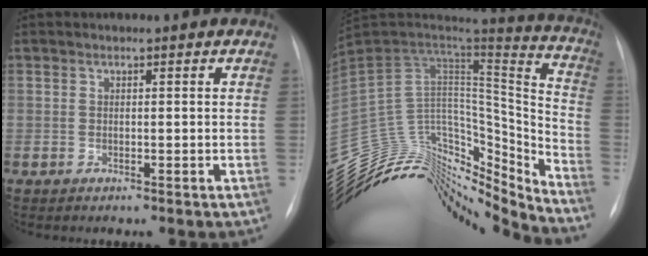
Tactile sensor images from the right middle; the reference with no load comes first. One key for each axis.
{"total": 29.7, "fx": -26.7, "fy": 8.8, "fz": 9.5, "tx": -0.192, "ty": 0.044, "tz": -0.417}